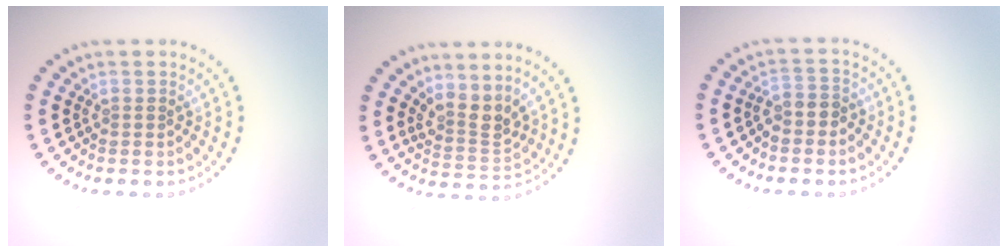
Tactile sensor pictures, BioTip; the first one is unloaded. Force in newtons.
{"total": 2.8, "press": 2.0, "slide": 1.9}
{"total": 1.4, "press": 1.1, "slide": 0.8}